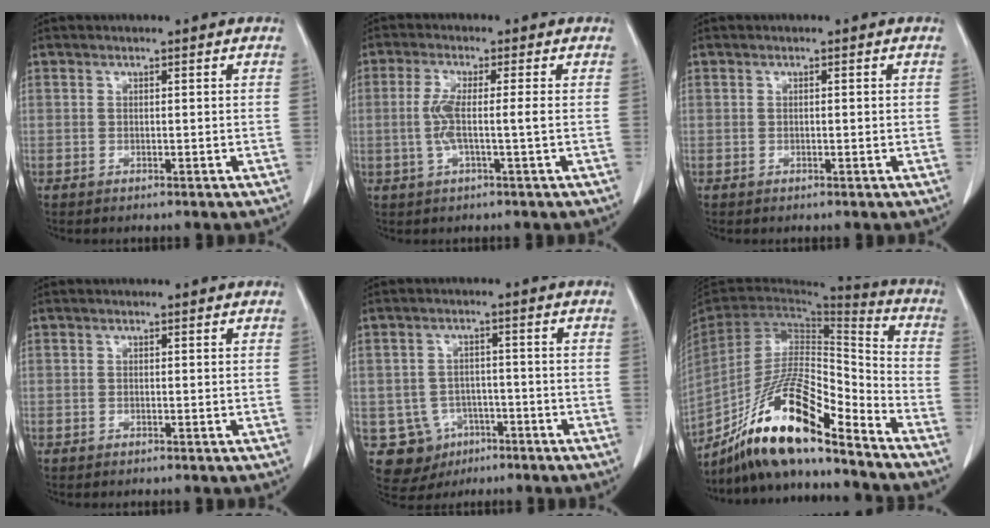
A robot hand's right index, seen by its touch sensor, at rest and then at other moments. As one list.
[{"total": 4.4, "force": [-0.4, -0.1, 4.3], "torque": [-0.093, 0.004, -0.007]}, {"total": 0.5, "force": [0.0, 0.1, 0.5], "torque": [-0.011, 0.000, 0.002]}, {"total": 0.0}, {"total": 8.4, "force": [-3.3, 7.6, 1.3], "torque": [-0.033, 0.010, -0.038]}, {"total": 19.0, "force": [-14.4, 2.6, 12.2], "torque": [-0.244, -0.004, -0.263]}]